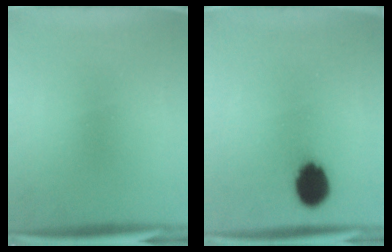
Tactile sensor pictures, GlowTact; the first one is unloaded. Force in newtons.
{"total": 9.4}